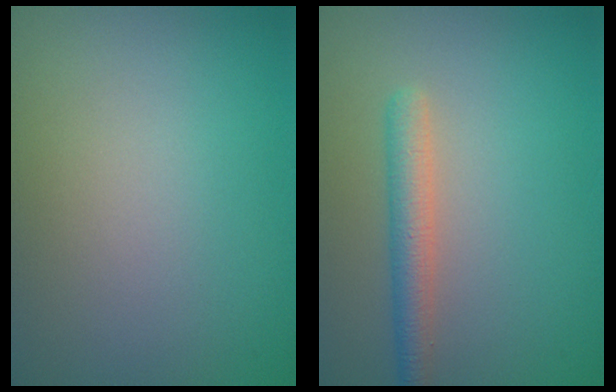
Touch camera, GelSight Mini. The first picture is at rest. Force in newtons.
{"total": 2.6, "press": 2.6, "slide": 0.1}